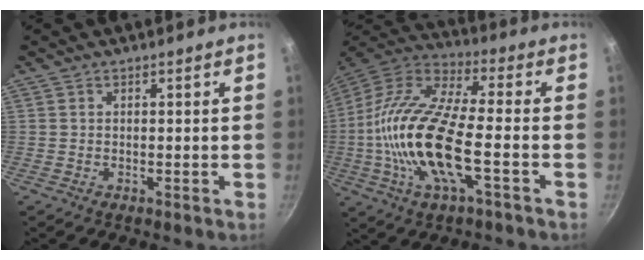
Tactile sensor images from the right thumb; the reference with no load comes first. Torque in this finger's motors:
{"motor_torque": [0.02, 1.59, 2.27, -0.48, 0.48]}